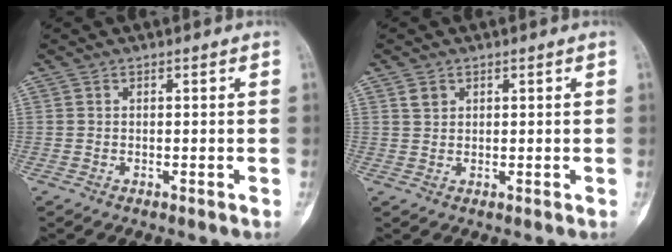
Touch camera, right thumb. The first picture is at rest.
{"total": 1.8, "force": [1.0, 1.3, 0.7], "torque": [-0.004, -0.002, 0.020]}